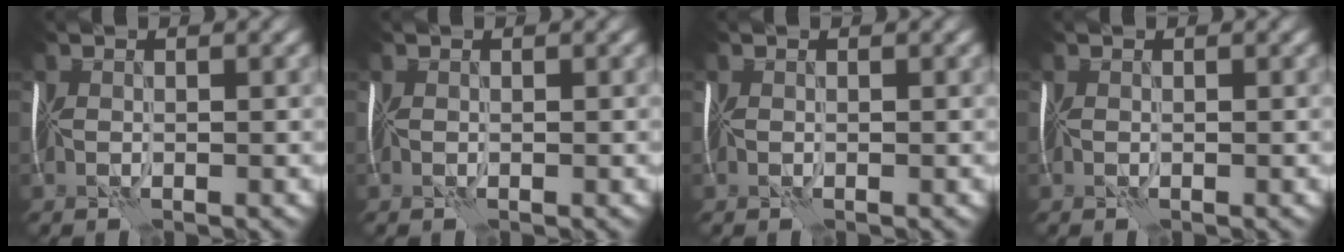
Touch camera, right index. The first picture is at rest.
{"total": 0.0}
{"total": 0.0}
{"total": 0.0}